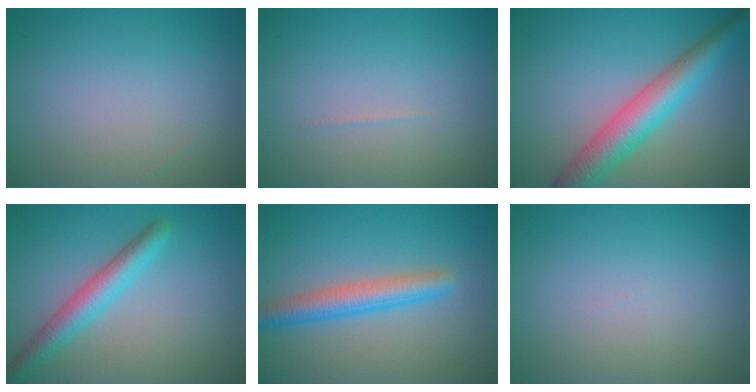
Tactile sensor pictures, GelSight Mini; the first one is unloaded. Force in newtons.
{"total": 0.6, "press": 0.6, "slide": 0.2}
{"total": 6.1, "press": 6.1, "slide": 0.2}
{"total": 3.8, "press": 3.8, "slide": 0.1}
{"total": 3.9, "press": 3.9, "slide": 0.1}
{"total": 0.0}